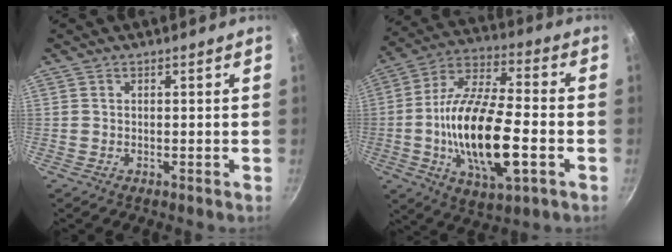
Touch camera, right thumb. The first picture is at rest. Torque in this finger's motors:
{"motor_torque": [0.20, 1.43, 2.18, -0.61, 0.64]}